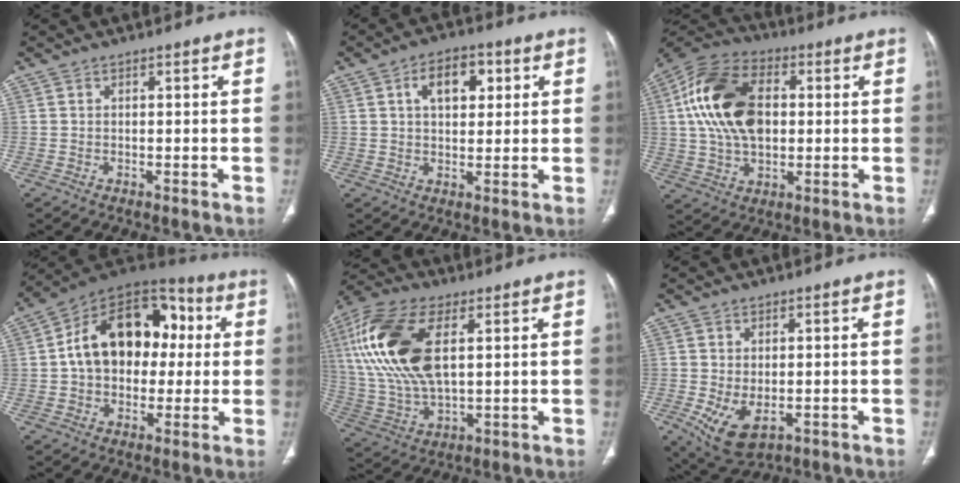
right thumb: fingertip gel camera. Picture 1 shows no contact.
{"total": 8.5, "force": [2.8, 5.1, 6.2], "torque": [-0.071, 0.003, 0.042]}
{"total": 18.6, "force": [2.5, 11.8, 14.2], "torque": [-0.258, 0.017, 0.044]}
{"total": 20.7, "force": [2.0, 14.3, 14.9], "torque": [-0.204, 0.035, 0.026]}
{"total": 20.5, "force": [5.2, 10.0, 17.0], "torque": [-0.368, -0.003, 0.099]}
{"total": 7.7, "force": [-1.9, 4.4, 6.0], "torque": [-0.111, -0.010, -0.016]}